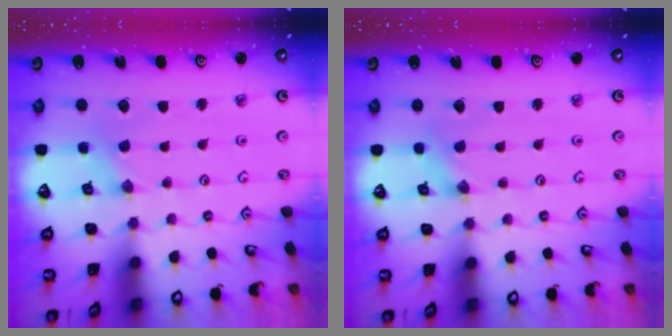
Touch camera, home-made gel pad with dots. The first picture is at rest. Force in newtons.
{"total": 0.0}